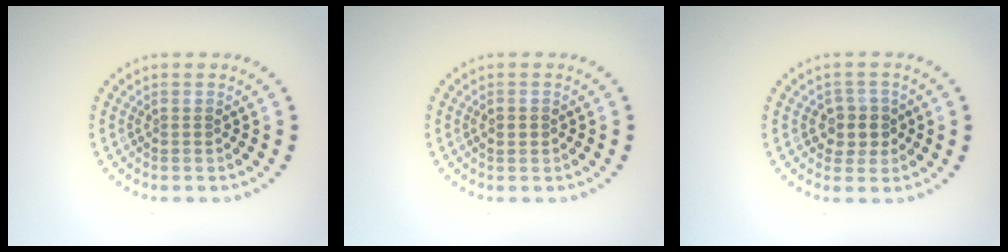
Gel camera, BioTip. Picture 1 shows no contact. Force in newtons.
{"total": 1.2, "press": 1.2, "slide": 0.1}
{"total": 2.3, "press": 2.1, "slide": 1.1}